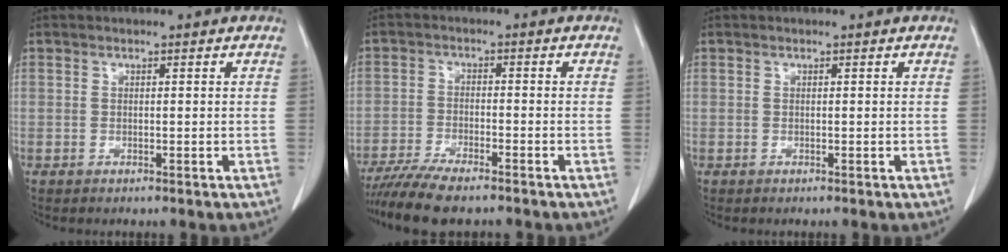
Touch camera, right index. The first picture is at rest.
{"total": 8.5, "force": [-7.1, 1.2, 4.5], "torque": [-0.073, -0.020, -0.119]}
{"total": 0.0}